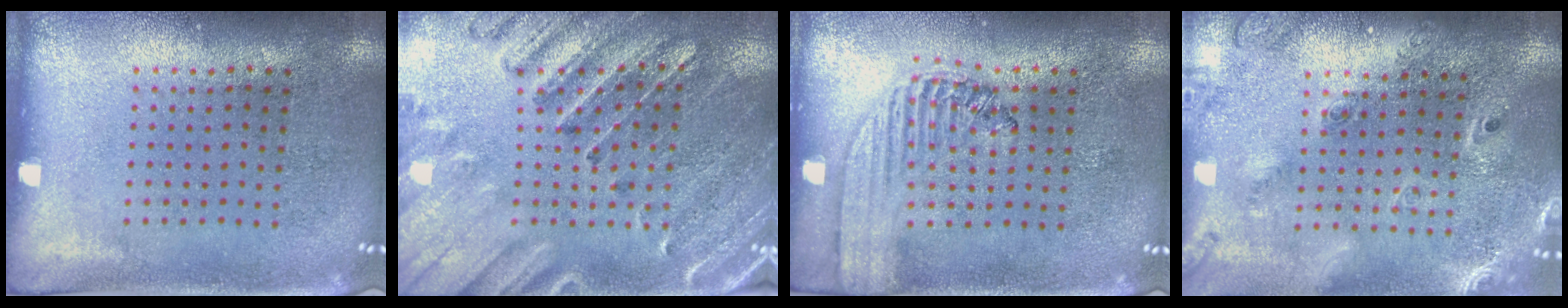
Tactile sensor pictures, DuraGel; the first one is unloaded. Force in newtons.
{"total": 2.9, "press": 2.7, "slide": 1.1}
{"total": 1.5, "press": 1.4, "slide": 0.6}
{"total": 2.3, "press": 1.8, "slide": 1.3}